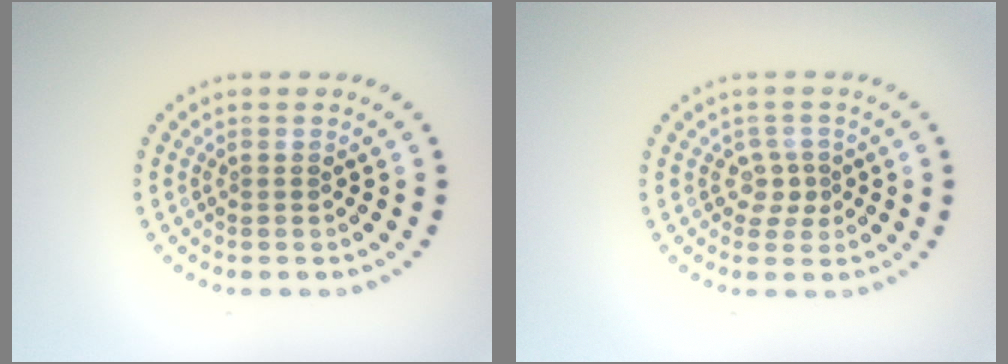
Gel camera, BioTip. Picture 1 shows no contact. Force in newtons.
{"total": 1.8, "press": 1.4, "slide": 1.2}